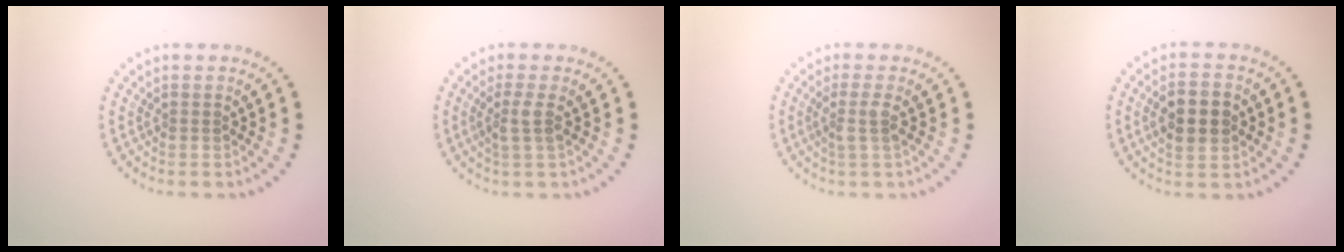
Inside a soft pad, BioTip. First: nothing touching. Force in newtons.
{"total": 1.7, "press": 1.4, "slide": 1.0}
{"total": 1.8, "press": 1.4, "slide": 1.2}
{"total": 3.8, "press": 3.8, "slide": 0.3}